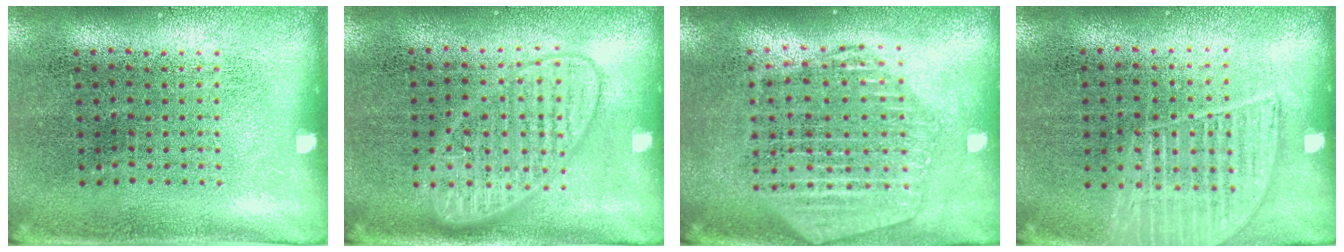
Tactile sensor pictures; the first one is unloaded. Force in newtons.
{"total": 3.1, "press": 3.0, "slide": 0.5}
{"total": 2.2, "press": 2.0, "slide": 1.0}
{"total": 1.3, "press": 1.3, "slide": 0.5}